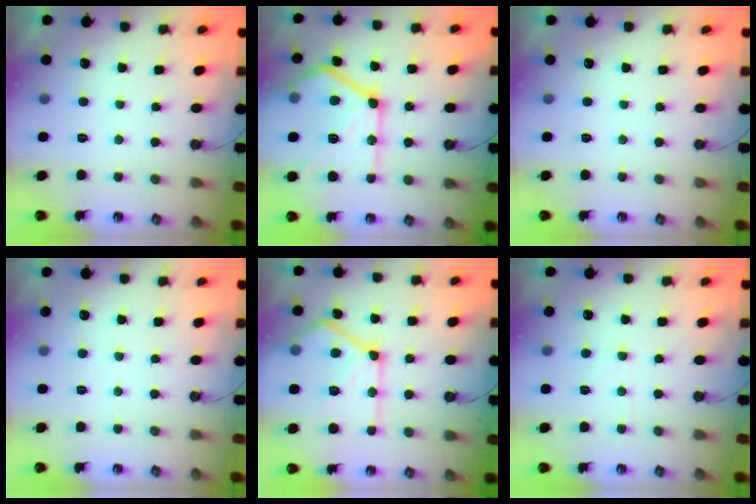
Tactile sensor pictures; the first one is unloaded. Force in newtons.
{"total": 28.2, "press": 28.1, "slide": 3.0}
{"total": 0.0}
{"total": 1.4, "press": 1.3, "slide": 0.3}
{"total": 21.5, "press": 21.3, "slide": 2.4}
{"total": 3.9, "press": 3.8, "slide": 0.4}